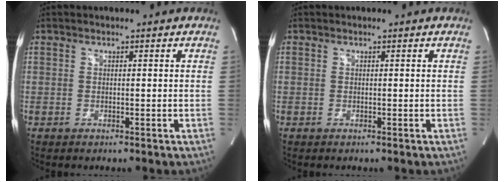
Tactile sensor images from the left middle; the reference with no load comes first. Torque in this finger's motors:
{"motor_torque": [-0.02, 0.02, 0.06, 0.00]}